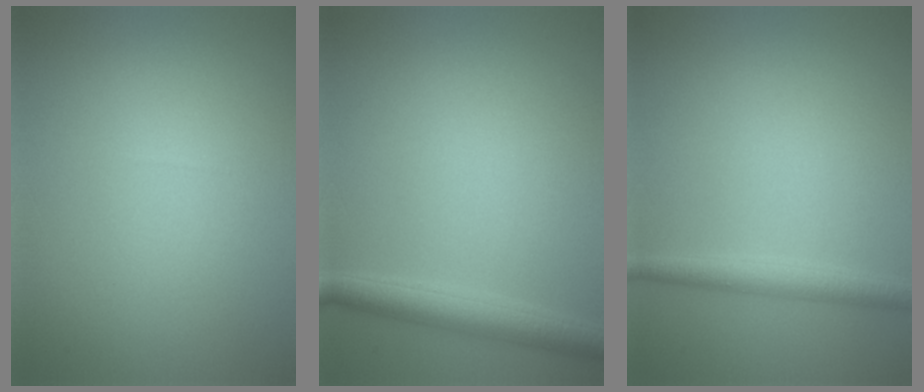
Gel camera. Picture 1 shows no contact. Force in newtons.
{"total": 3.2, "press": 3.2, "slide": 0.2}
{"total": 2.3, "press": 2.3, "slide": 0.0}